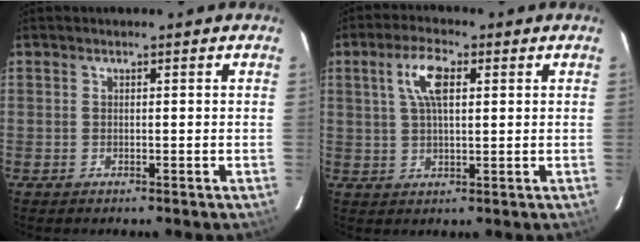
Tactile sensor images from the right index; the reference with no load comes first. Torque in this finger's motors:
{"motor_torque": [0.53, -0.02, 0.37, 0.09]}